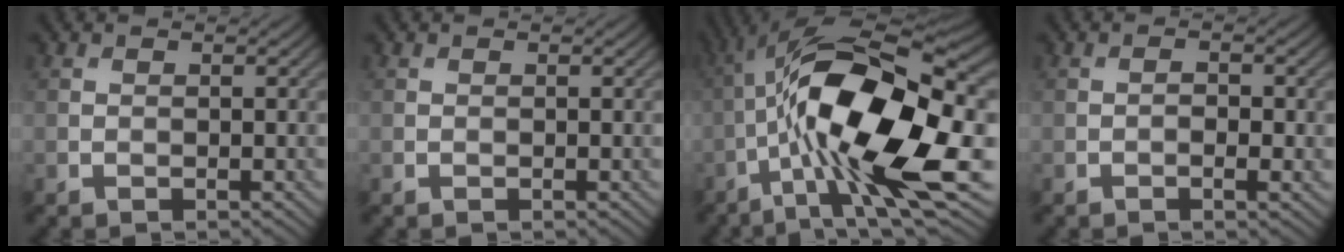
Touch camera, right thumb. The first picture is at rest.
{"total": 0.0}
{"total": 17.9, "force": [-3.3, 6.0, 16.5], "torque": [-0.297, 0.011, -0.060]}
{"total": 2.0, "force": [-0.5, 0.7, 1.8], "torque": [-0.031, -0.001, -0.008]}